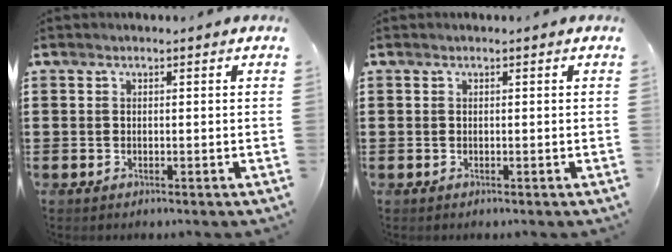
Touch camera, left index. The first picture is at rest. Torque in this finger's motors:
{"motor_torque": [0.00, 0.00, 0.00, 0.00]}